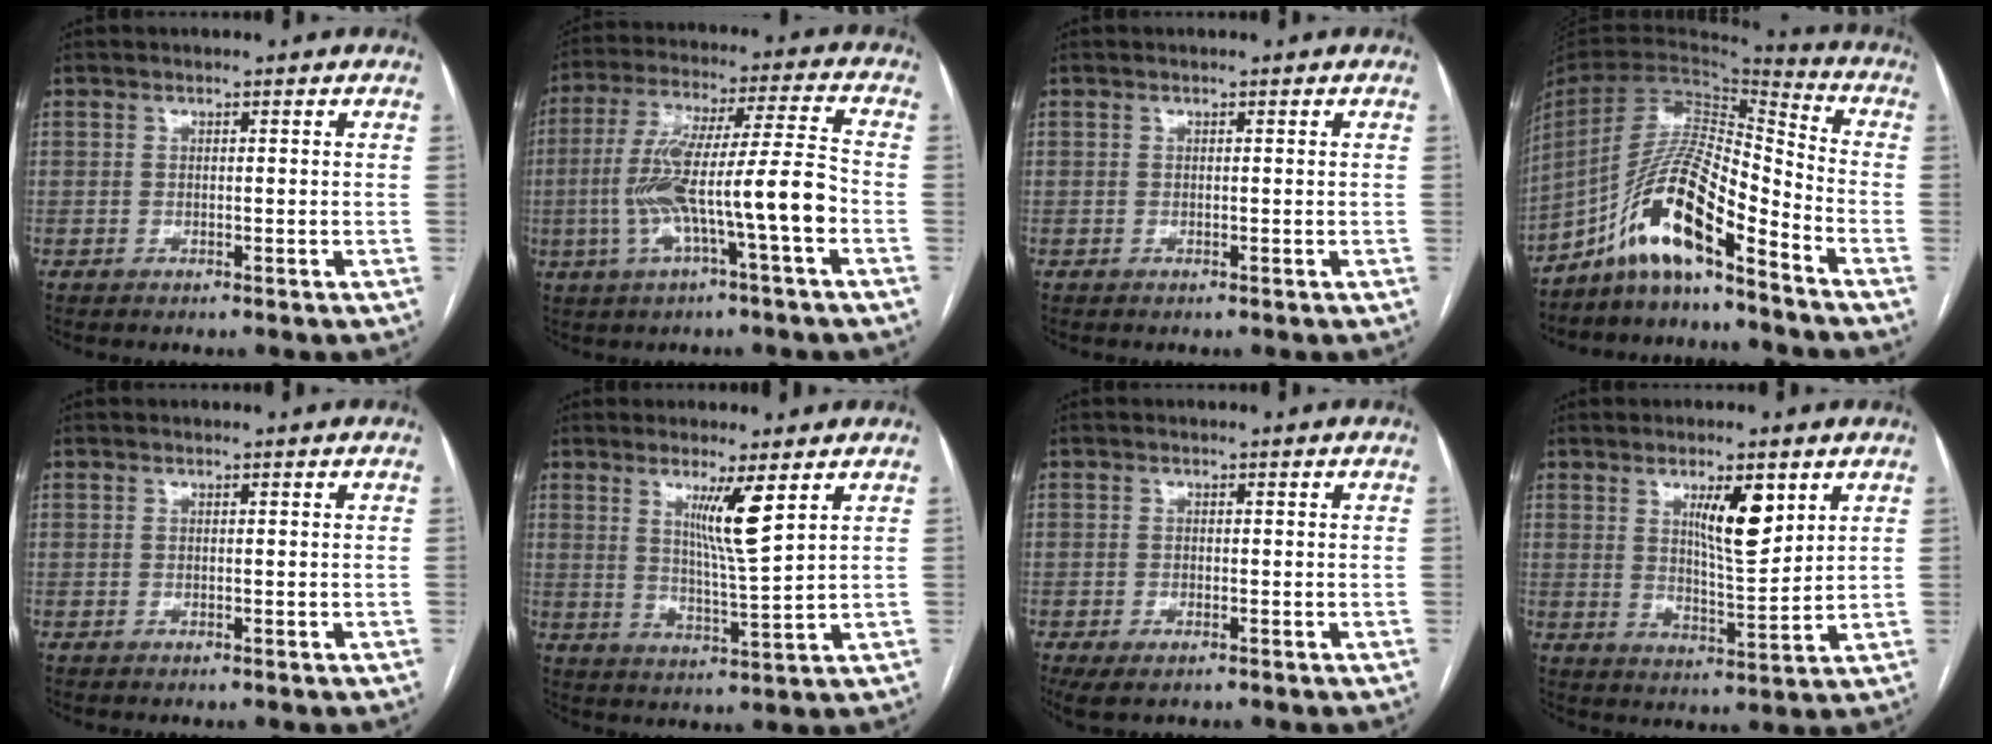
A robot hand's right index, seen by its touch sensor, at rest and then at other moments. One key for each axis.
{"total": 13.9, "fx": -3.8, "fy": 0.3, "fz": 13.4, "tx": -0.257, "ty": 0.021, "tz": -0.066}
{"total": 0.0}
{"total": 14.1, "fx": -9.8, "fy": 1.6, "fz": 10.0, "tx": -0.195, "ty": 0.016, "tz": -0.179}
{"total": 0.0}
{"total": 6.6, "fx": 3.2, "fy": -0.8, "fz": 5.8, "tx": -0.100, "ty": -0.019, "tz": 0.059}
{"total": 3.2, "fx": -1.9, "fy": 1.2, "fz": 2.2, "tx": -0.043, "ty": -0.006, "tz": -0.026}
{"total": 7.8, "fx": 3.6, "fy": 1.6, "fz": 6.7, "tx": -0.112, "ty": -0.008, "tz": 0.063}